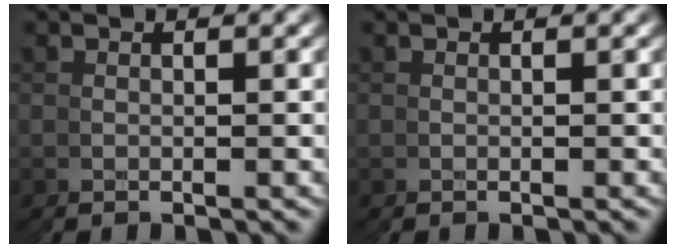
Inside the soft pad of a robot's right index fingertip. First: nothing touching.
{"total": 0.0}